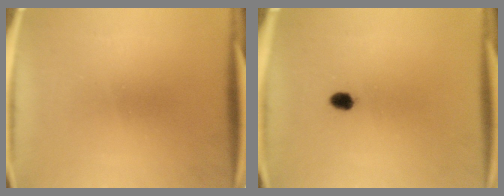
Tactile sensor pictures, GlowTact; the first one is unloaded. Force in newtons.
{"total": 2.1}